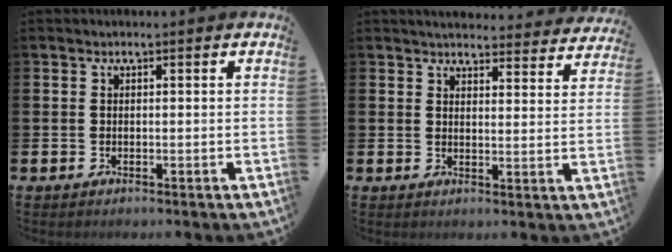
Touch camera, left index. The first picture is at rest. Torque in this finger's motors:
{"motor_torque": [-0.49, -0.91, -0.32, 0.08]}